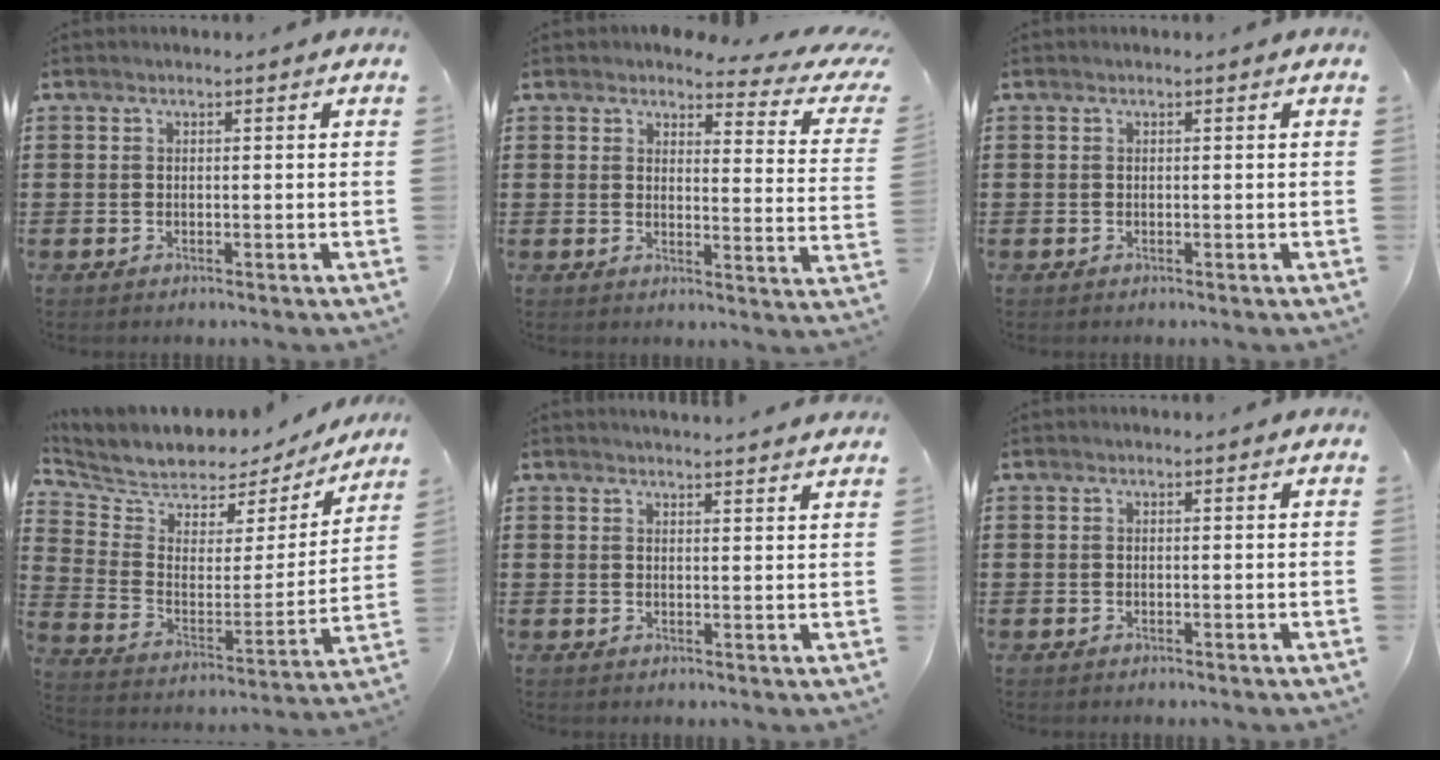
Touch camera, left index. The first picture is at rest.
{"total": 3.8, "force": [3.2, 1.0, 1.9], "torque": [-0.047, -0.013, 0.052]}
{"total": 0.0}
{"total": 5.1, "force": [4.8, 1.8, 0.2], "torque": [-0.044, -0.045, 0.077]}
{"total": 2.2, "force": [2.2, -0.3, 0.0], "torque": [-0.005, -0.005, 0.042]}
{"total": 0.0}